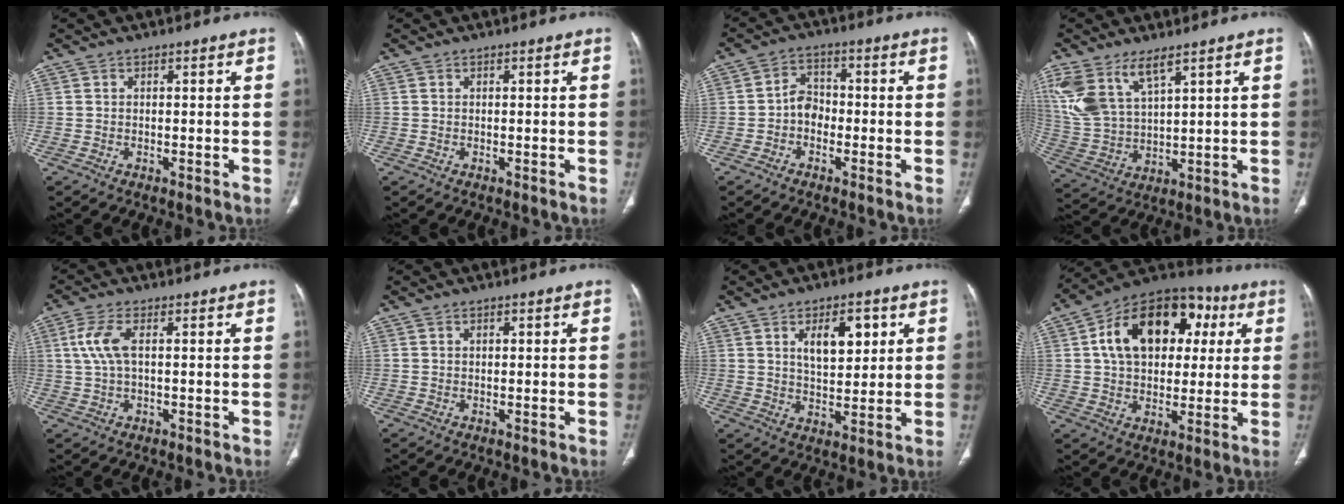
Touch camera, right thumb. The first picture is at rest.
{"total": 0.0}
{"total": 4.3, "force": [-1.3, 3.4, 2.2], "torque": [-0.014, 0.017, -0.035]}
{"total": 12.2, "force": [7.3, 5.1, 8.4], "torque": [-0.181, -0.020, 0.164]}
{"total": 5.7, "force": [1.2, 2.2, 5.1], "torque": [-0.135, 0.011, 0.024]}
{"total": 0.8, "force": [0.3, 0.5, 0.5], "torque": [-0.007, 0.000, 0.004]}
{"total": 8.9, "force": [3.4, 4.5, 6.9], "torque": [-0.086, -0.015, 0.058]}
{"total": 20.6, "force": [5.2, 13.8, 14.5], "torque": [-0.201, 0.019, 0.074]}